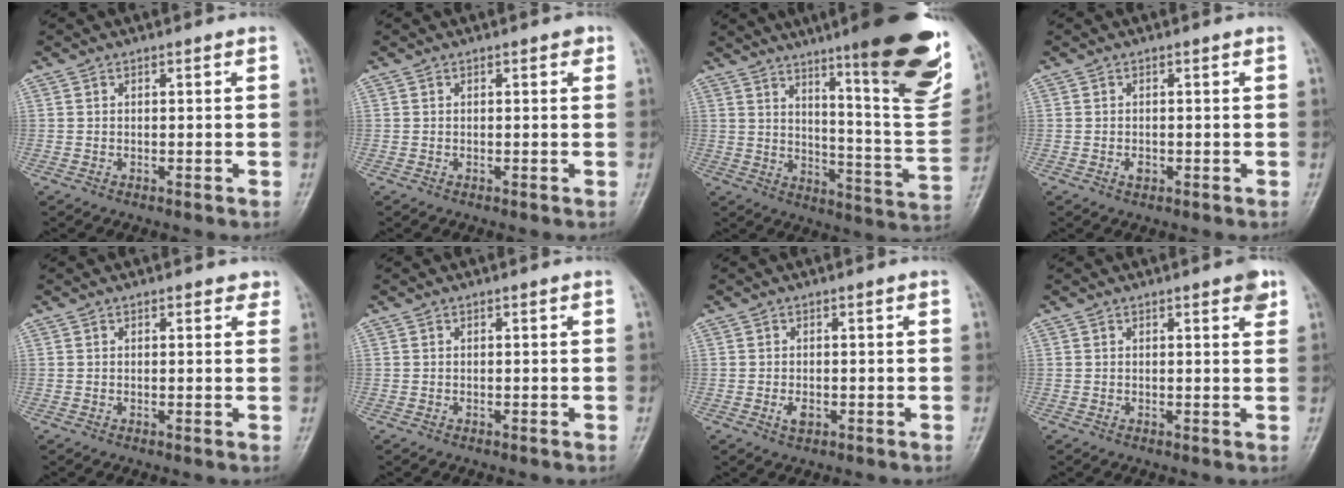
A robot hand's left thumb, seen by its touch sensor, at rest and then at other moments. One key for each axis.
{"total": 0.9, "fx": 0.4, "fy": 0.5, "fz": 0.6, "tx": -0.001, "ty": 0.000, "tz": 0.000}
{"total": 25.9, "fx": 14.9, "fy": 4.2, "fz": 20.8, "tx": -0.259, "ty": -0.073, "tz": 0.217}
{"total": 1.2, "fx": -0.4, "fy": 0.8, "fz": 0.8, "tx": -0.012, "ty": 0.001, "tz": -0.006}
{"total": 1.7, "fx": 1.2, "fy": 0.9, "fz": 0.8, "tx": 0.007, "ty": -0.003, "tz": 0.008}
{"total": 0.0}
{"total": 1.9, "fx": -0.5, "fy": 1.1, "fz": 1.5, "tx": -0.028, "ty": -0.002, "tz": -0.009}
{"total": 2.8, "fx": 1.7, "fy": 0.8, "fz": 2.1, "tx": -0.019, "ty": -0.005, "tz": 0.017}